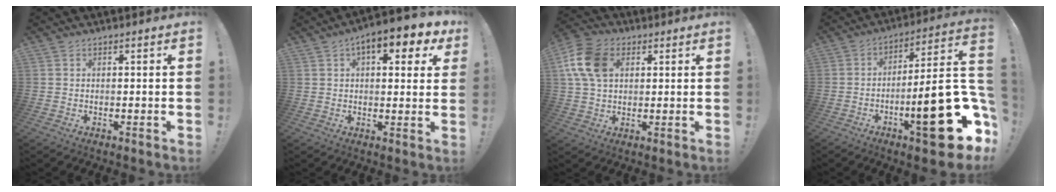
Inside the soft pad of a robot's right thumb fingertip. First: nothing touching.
{"total": 9.0, "force": [4.3, 3.8, 7.0], "torque": [-0.088, -0.016, 0.068]}
{"total": 12.9, "force": [3.5, 9.1, 8.5], "torque": [-0.159, 0.008, 0.071]}
{"total": 25.7, "force": [-8.9, 6.7, 23.1], "torque": [-0.316, 0.047, -0.129]}